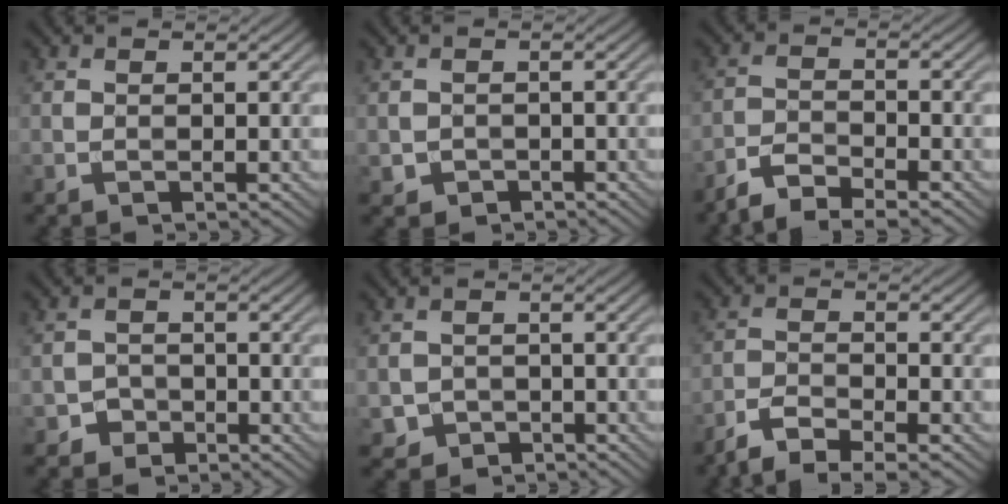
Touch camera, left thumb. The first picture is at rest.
{"total": 1.3, "force": [-0.6, 1.2, -0.2], "torque": [-0.002, -0.007, -0.010]}
{"total": 4.7, "force": [-4.3, 0.7, 1.9], "torque": [-0.042, -0.003, -0.091]}
{"total": 2.0, "force": [-1.3, 1.5, -0.1], "torque": [0.009, 0.001, -0.025]}
{"total": 2.1, "force": [-1.1, 1.8, 0.0], "torque": [-0.002, -0.006, -0.020]}
{"total": 4.8, "force": [-4.1, 0.9, 2.4], "torque": [-0.054, -0.005, -0.084]}